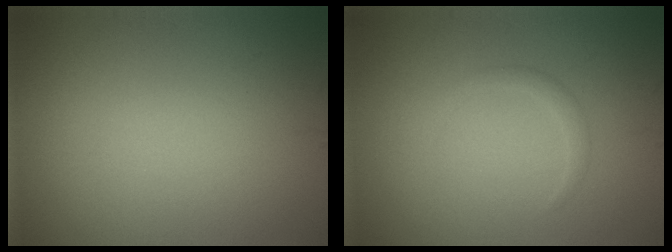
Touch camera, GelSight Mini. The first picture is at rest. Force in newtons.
{"total": 1.1, "press": 1.1, "slide": 0.1}